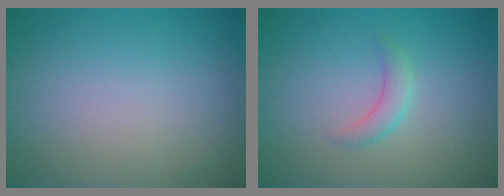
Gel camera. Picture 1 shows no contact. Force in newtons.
{"total": 1.7, "press": 1.7, "slide": 0.1}